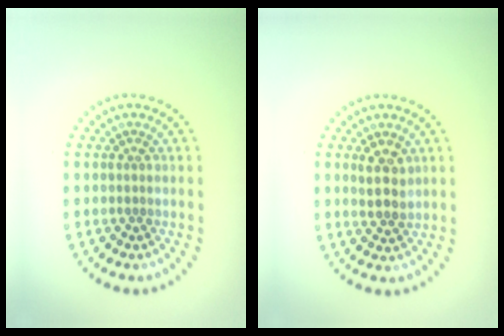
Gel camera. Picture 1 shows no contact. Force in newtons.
{"total": 2.4, "press": 2.3, "slide": 0.7}